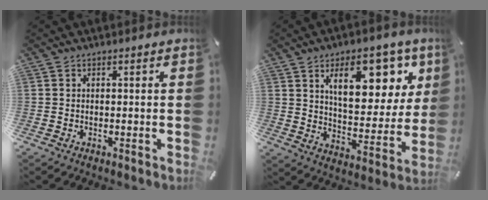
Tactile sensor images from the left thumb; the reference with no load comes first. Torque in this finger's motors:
{"motor_torque": [2.55, 2.46, 1.35, -1.42, 0.42]}